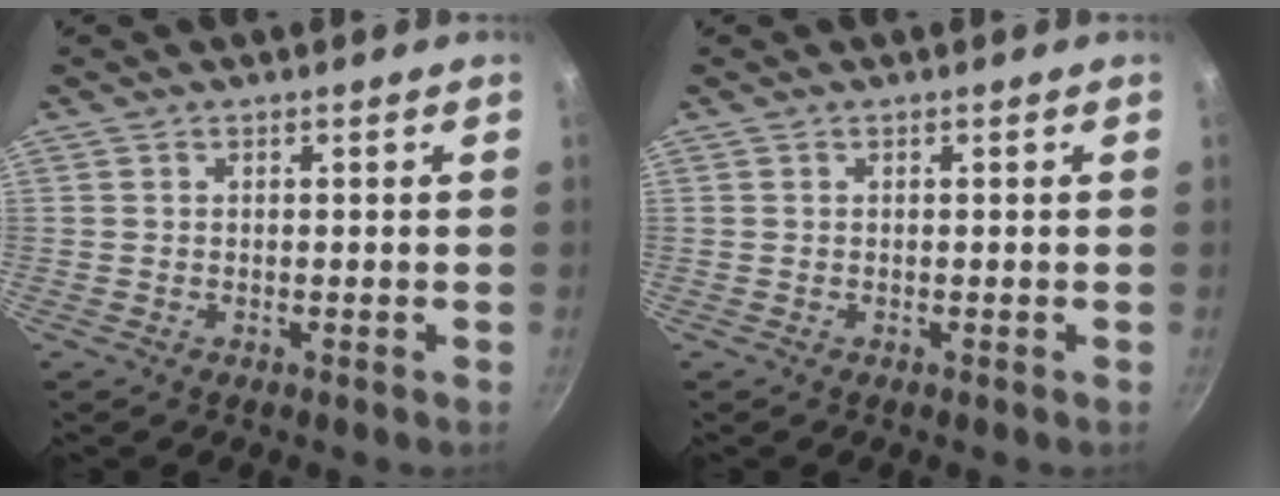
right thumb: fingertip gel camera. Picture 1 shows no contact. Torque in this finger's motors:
{"motor_torque": [0.05, -0.20, 0.32, -0.14, -0.06]}